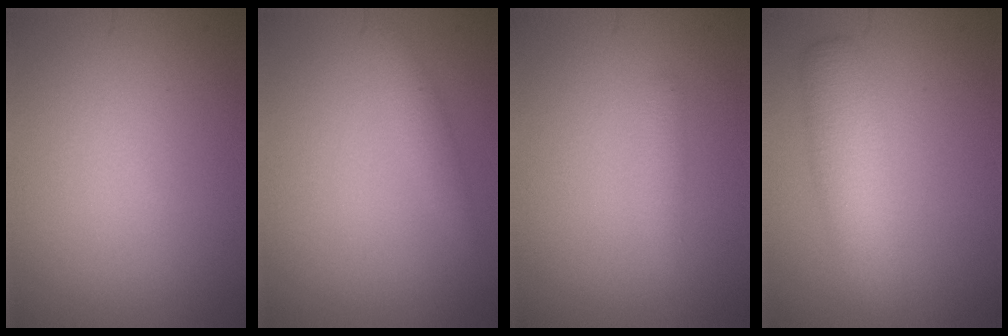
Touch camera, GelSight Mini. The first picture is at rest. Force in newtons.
{"total": 1.3, "press": 1.3, "slide": 0.1}
{"total": 0.9, "press": 0.9, "slide": 0.0}
{"total": 4.4, "press": 4.4, "slide": 0.1}